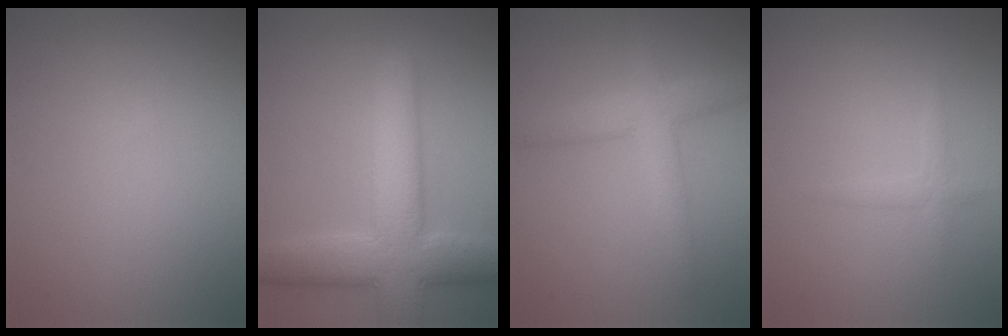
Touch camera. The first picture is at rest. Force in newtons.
{"total": 8.9, "press": 8.9, "slide": 0.5}
{"total": 4.1, "press": 4.1, "slide": 0.2}
{"total": 1.1, "press": 1.1, "slide": 0.1}